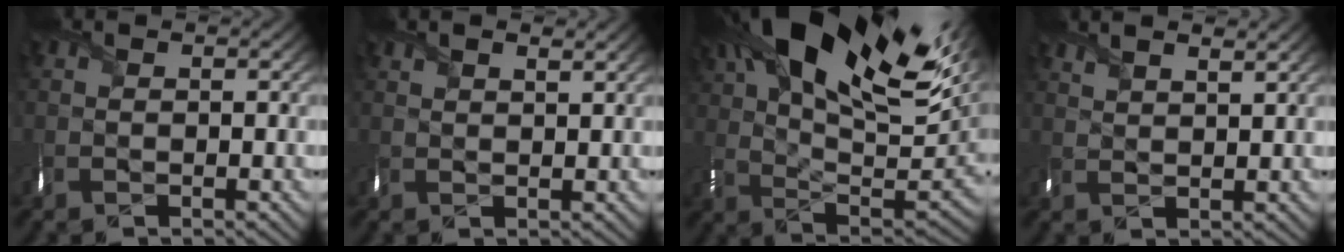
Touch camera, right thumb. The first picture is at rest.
{"total": 2.4, "force": [1.9, 0.5, 1.5], "torque": [-0.032, 0.007, 0.034]}
{"total": 22.9, "force": [11.6, 10.5, 16.8], "torque": [-0.293, 0.057, 0.174]}
{"total": 4.2, "force": [3.2, 1.0, 2.5], "torque": [-0.041, 0.013, 0.045]}